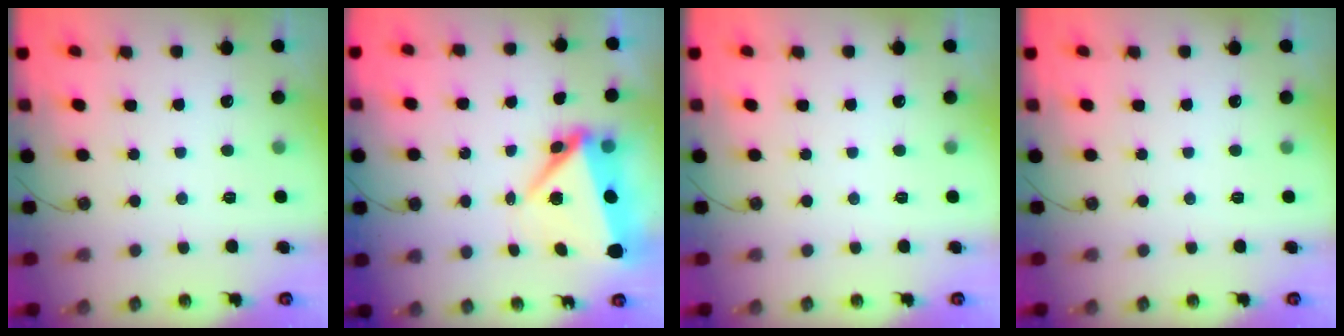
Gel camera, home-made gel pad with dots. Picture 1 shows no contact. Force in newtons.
{"total": 8.1, "press": 7.9, "slide": 1.8}
{"total": 0.0}
{"total": 0.0}